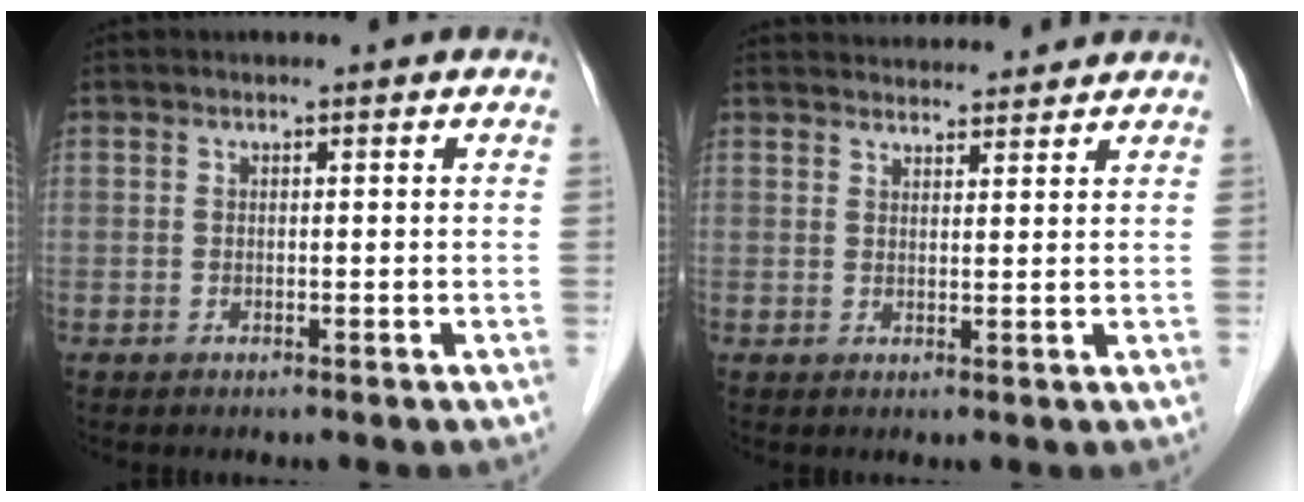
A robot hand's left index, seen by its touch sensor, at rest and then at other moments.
{"total": 7.3, "force": [7.2, 1.1, 0.9], "torque": [-0.011, 0.026, 0.093]}